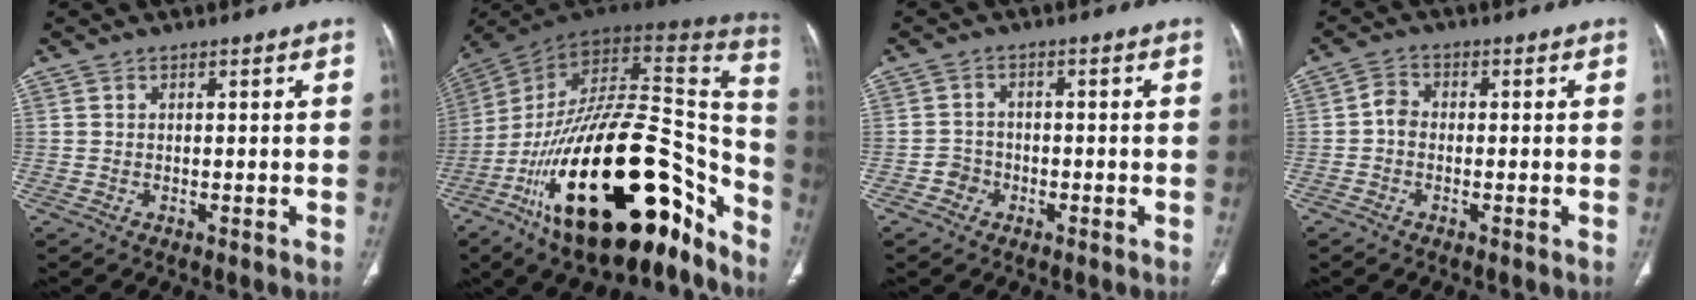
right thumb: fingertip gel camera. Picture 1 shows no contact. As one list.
[{"total": 36.6, "force": [-19.6, 15.6, 26.7], "torque": [-0.343, 0.084, -0.311]}, {"total": 2.9, "force": [-1.4, 2.5, 0.3], "torque": [0.008, 0.016, -0.032]}, {"total": 2.8, "force": [-0.5, 2.2, 1.6], "torque": [-0.023, 0.010, -0.020]}]